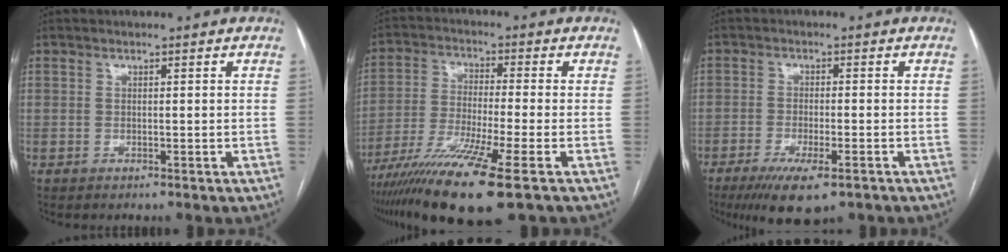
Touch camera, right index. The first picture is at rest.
{"total": 13.8, "force": [-8.6, -0.6, 10.8], "torque": [-0.219, -0.038, -0.155]}
{"total": 8.8, "force": [-5.7, 1.9, 6.4], "torque": [-0.106, -0.019, -0.087]}